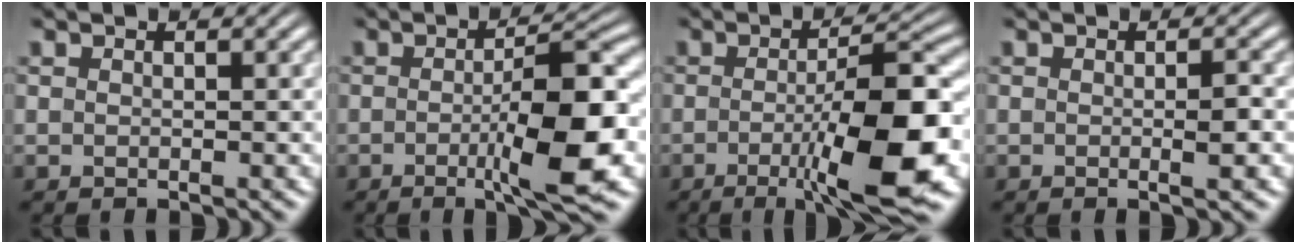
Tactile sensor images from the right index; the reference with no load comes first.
{"total": 7.4, "force": [-2.0, 1.1, 7.0], "torque": [-0.101, -0.001, -0.035]}
{"total": 9.7, "force": [-3.1, 1.7, 9.0], "torque": [-0.124, -0.004, -0.046]}
{"total": 1.2, "force": [-0.4, 0.1, 1.1], "torque": [-0.015, 0.005, -0.013]}